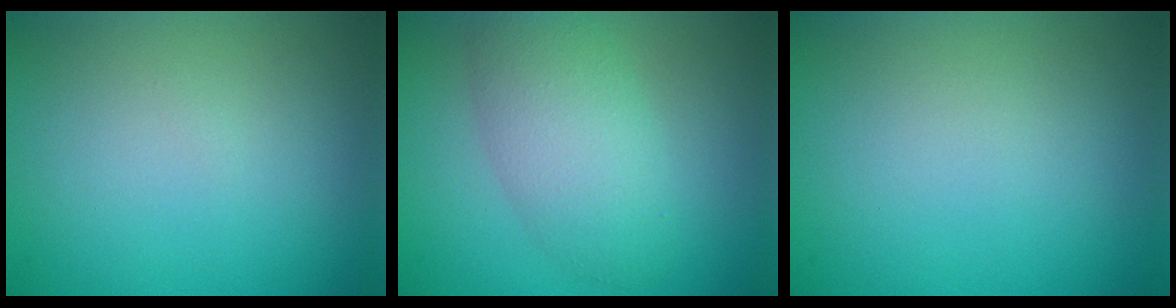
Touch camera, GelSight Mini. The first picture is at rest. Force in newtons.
{"total": 5.1, "press": 5.1, "slide": 0.3}
{"total": 0.0}